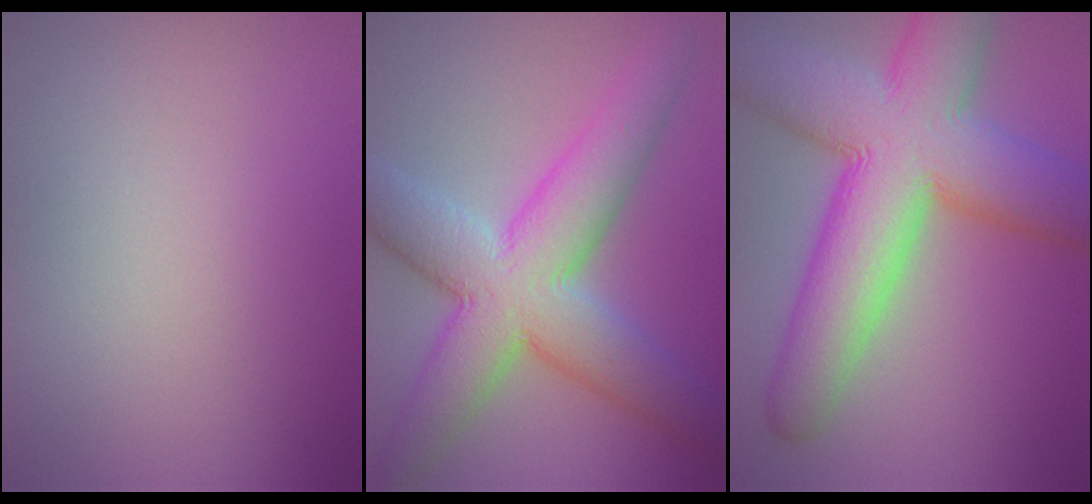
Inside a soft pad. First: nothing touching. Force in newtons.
{"total": 10.3, "press": 10.3, "slide": 0.3}
{"total": 13.6, "press": 13.6, "slide": 0.5}